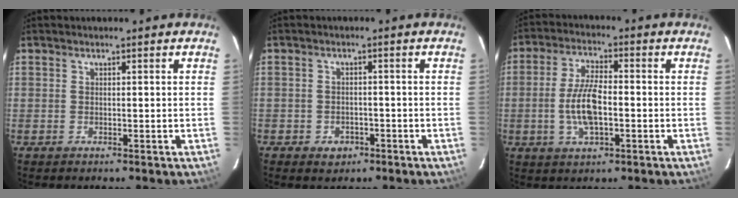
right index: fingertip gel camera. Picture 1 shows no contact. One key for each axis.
{"total": 3.6, "fx": -1.9, "fy": 2.9, "fz": 0.8, "tx": -0.027, "ty": 0.008, "tz": -0.024}
{"total": 8.6, "fx": -1.7, "fy": 3.3, "fz": 7.8, "tx": -0.160, "ty": 0.006, "tz": -0.032}